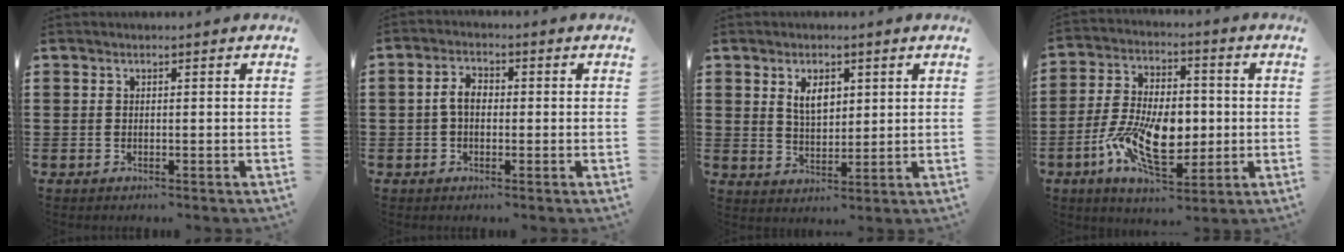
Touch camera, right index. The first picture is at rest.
{"total": 3.6, "force": [-0.2, 2.2, 2.8], "torque": [-0.063, 0.005, -0.008]}
{"total": 4.6, "force": [2.1, 2.5, 3.2], "torque": [-0.064, 0.006, 0.034]}
{"total": 12.4, "force": [-2.5, 6.8, 10.1], "torque": [-0.210, 0.001, -0.044]}